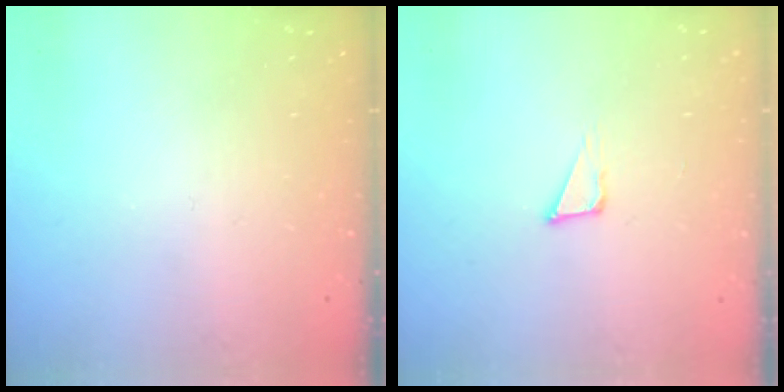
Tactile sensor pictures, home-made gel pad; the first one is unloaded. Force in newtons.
{"total": 3.3, "press": 3.2, "slide": 0.8}